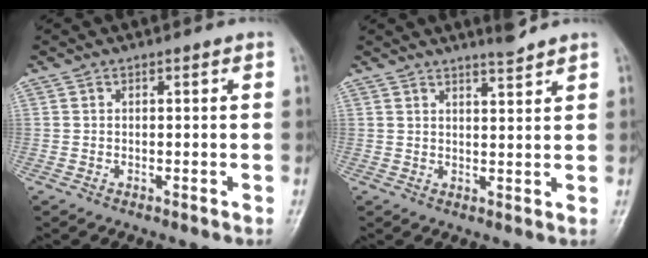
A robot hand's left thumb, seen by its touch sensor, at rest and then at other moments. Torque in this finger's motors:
{"motor_torque": [-0.11, -0.66, 0.09, 0.29, 0.05]}